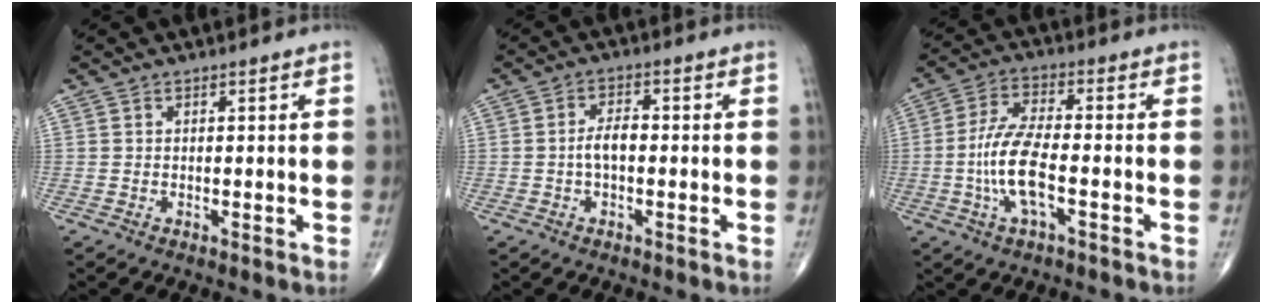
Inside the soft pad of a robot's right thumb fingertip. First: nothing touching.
{"total": 3.6, "force": [-0.6, 1.8, 3.1], "torque": [-0.055, 0.014, -0.015]}
{"total": 10.3, "force": [-2.5, 3.3, 9.4], "torque": [-0.202, 0.019, -0.051]}